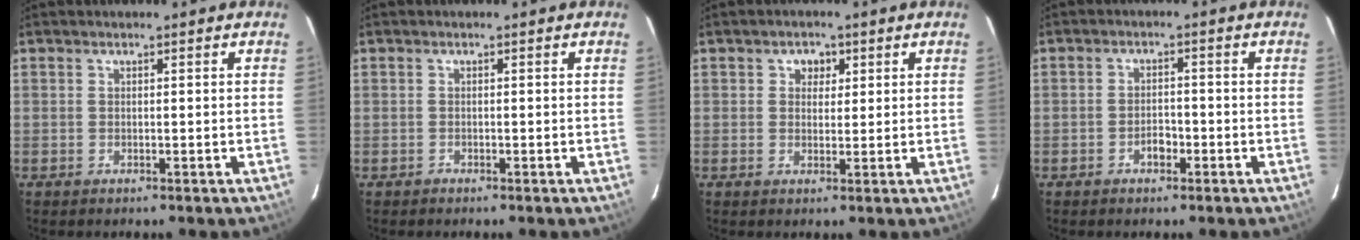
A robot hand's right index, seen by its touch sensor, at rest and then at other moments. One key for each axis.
{"total": 0.8, "fx": -0.5, "fy": 0.5, "fz": -0.2, "tx": 0.003, "ty": 0.005, "tz": -0.010}
{"total": 2.6, "fx": 1.0, "fy": 2.3, "fz": 0.7, "tx": -0.003, "ty": 0.008, "tz": 0.015}
{"total": 2.6, "fx": -1.5, "fy": 1.7, "fz": 1.4, "tx": -0.027, "ty": 0.006, "tz": -0.024}